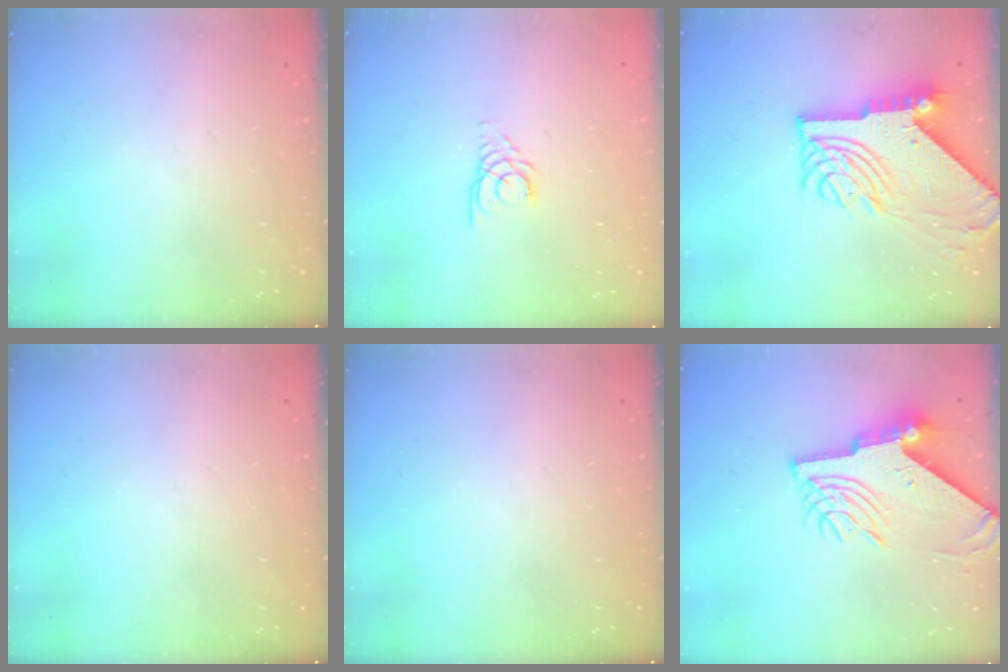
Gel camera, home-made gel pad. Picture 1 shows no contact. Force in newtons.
{"total": 2.7, "press": 2.7, "slide": 0.3}
{"total": 13.1, "press": 13.0, "slide": 1.6}
{"total": 0.0}
{"total": 0.0}
{"total": 11.5, "press": 11.4, "slide": 1.3}